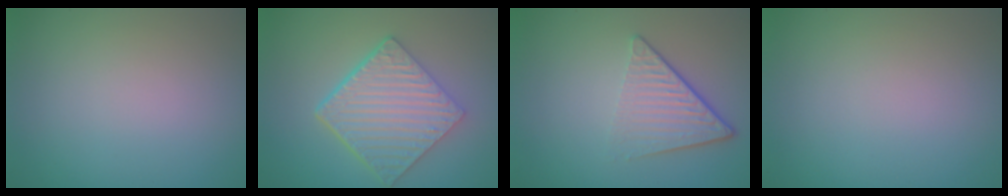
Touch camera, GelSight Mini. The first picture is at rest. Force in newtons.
{"total": 6.6, "press": 4.7, "slide": 4.6}
{"total": 4.7, "press": 3.0, "slide": 3.7}
{"total": 0.0}